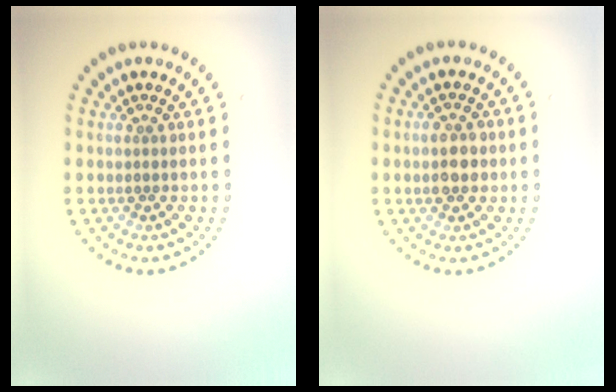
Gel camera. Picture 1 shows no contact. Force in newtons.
{"total": 2.5, "press": 2.5, "slide": 0.2}